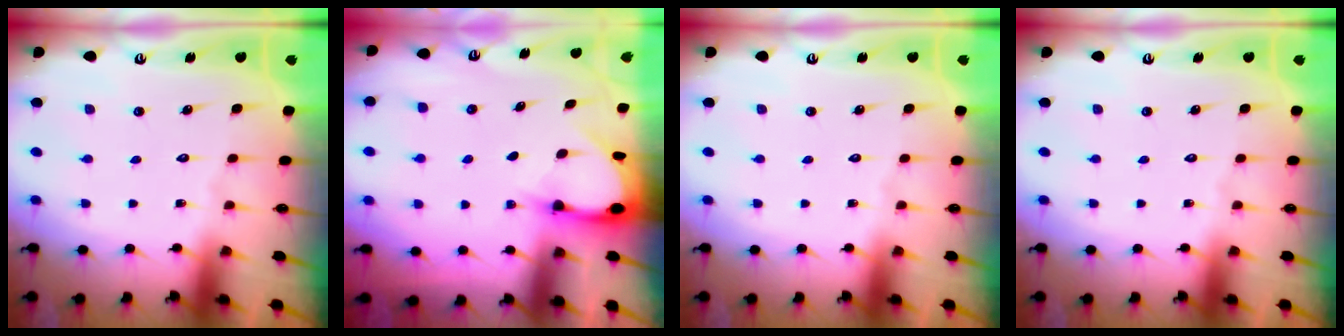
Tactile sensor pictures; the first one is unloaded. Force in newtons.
{"total": 3.0, "press": 3.0, "slide": 0.4}
{"total": 0.0}
{"total": 0.0}